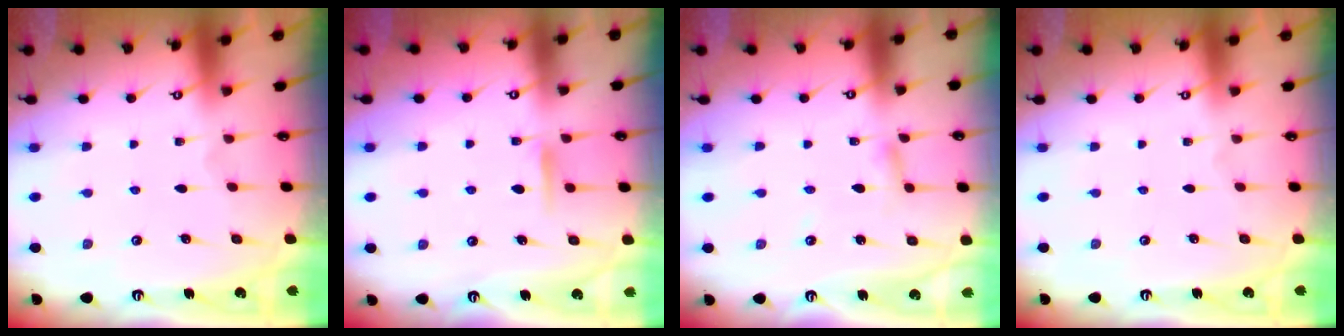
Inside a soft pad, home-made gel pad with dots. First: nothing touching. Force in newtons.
{"total": 5.8, "press": 5.7, "slide": 0.9}
{"total": 2.8, "press": 2.8, "slide": 0.2}
{"total": 0.0}